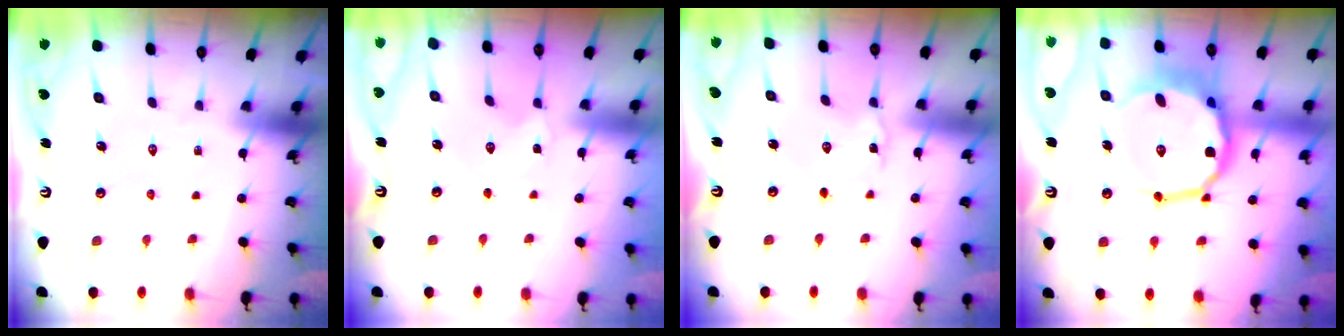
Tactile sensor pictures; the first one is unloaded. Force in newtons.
{"total": 0.0}
{"total": 1.7, "press": 1.7, "slide": 0.2}
{"total": 14.9, "press": 14.4, "slide": 3.8}